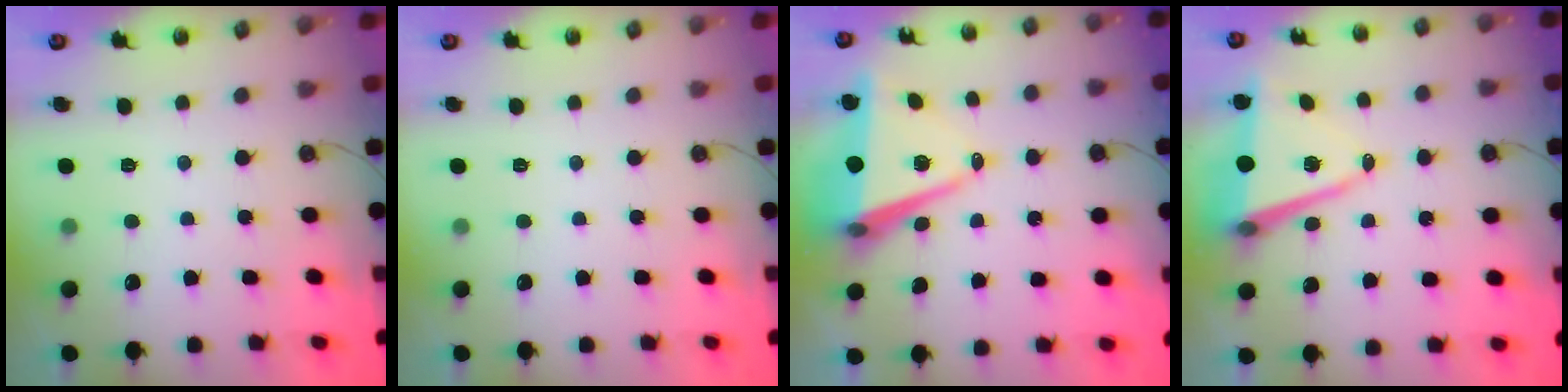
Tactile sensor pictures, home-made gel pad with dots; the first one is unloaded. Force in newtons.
{"total": 0.0}
{"total": 9.5, "press": 8.6, "slide": 4.2}
{"total": 11.0, "press": 10.2, "slide": 4.1}